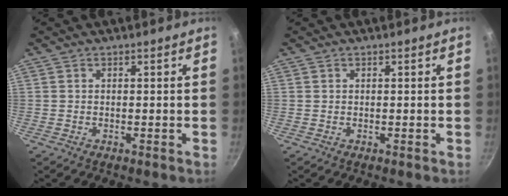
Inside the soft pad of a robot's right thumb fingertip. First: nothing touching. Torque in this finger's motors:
{"motor_torque": [-0.10, -0.04, 0.22, 0.10, 0.00]}